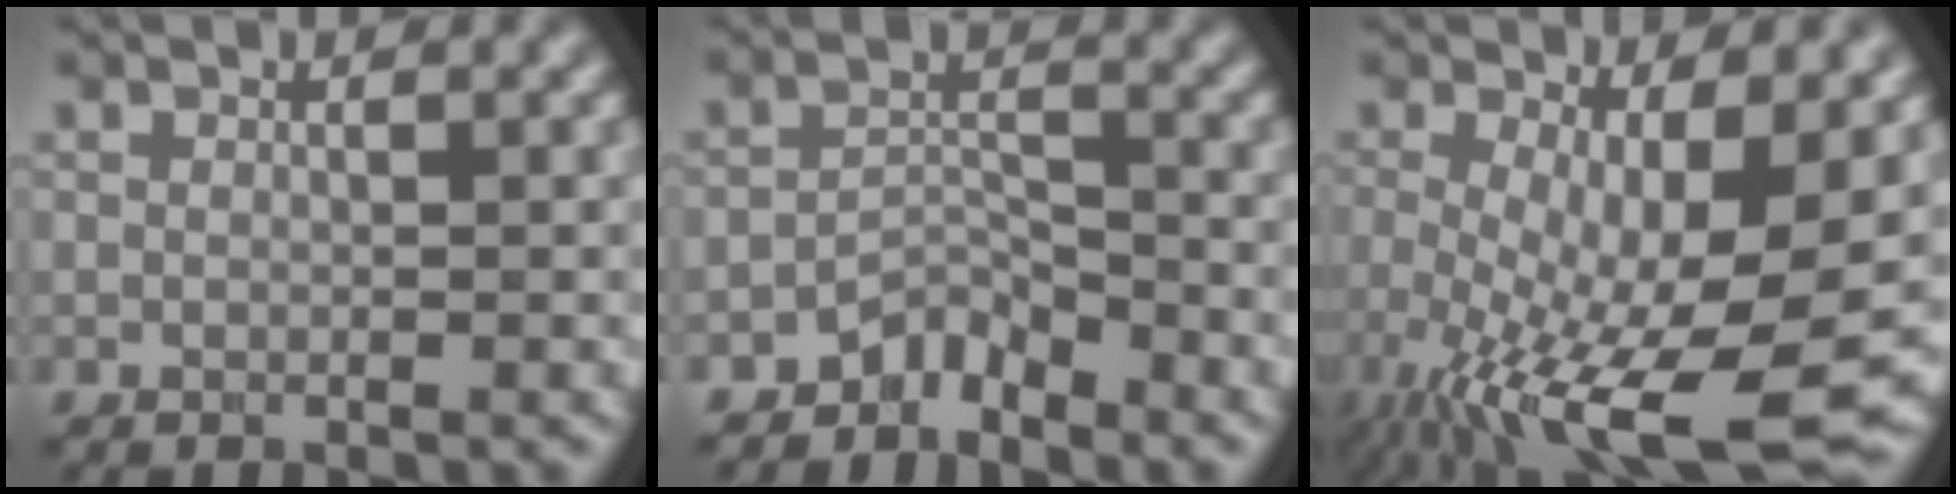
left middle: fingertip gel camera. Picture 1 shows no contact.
{"total": 2.5, "force": [-2.4, 0.7, 0.5], "torque": [-0.004, 0.012, -0.047]}
{"total": 13.9, "force": [-3.8, 4.4, 12.6], "torque": [-0.212, -0.032, -0.053]}